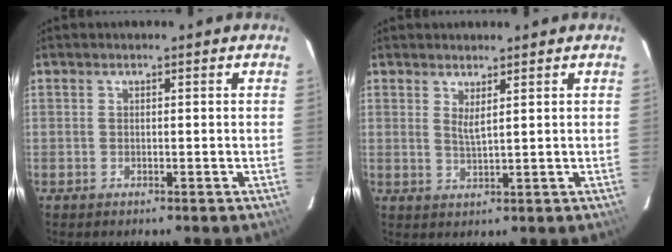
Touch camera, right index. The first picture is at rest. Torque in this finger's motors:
{"motor_torque": [-0.04, 0.09, 0.00, 0.01]}